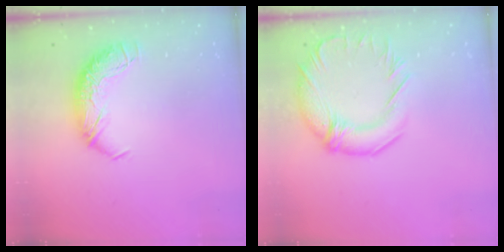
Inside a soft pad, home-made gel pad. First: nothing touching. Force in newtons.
{"total": 3.5, "press": 3.2, "slide": 1.4}